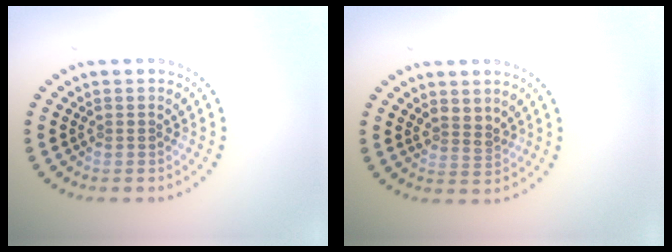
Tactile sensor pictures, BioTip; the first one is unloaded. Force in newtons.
{"total": 1.4, "press": 1.2, "slide": 0.8}